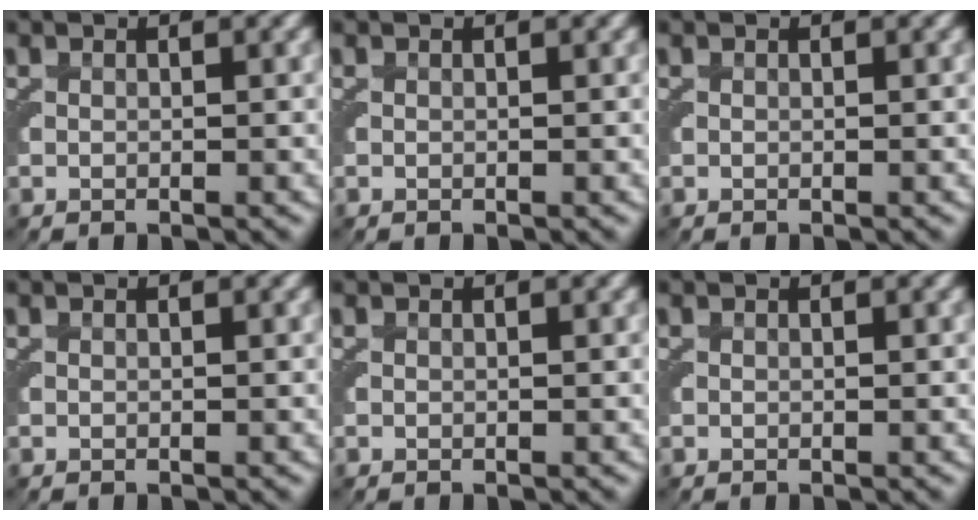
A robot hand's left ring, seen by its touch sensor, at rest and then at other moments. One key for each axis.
{"total": 0.0}
{"total": 0.0}
{"total": 0.0}
{"total": 0.0}
{"total": 0.0}